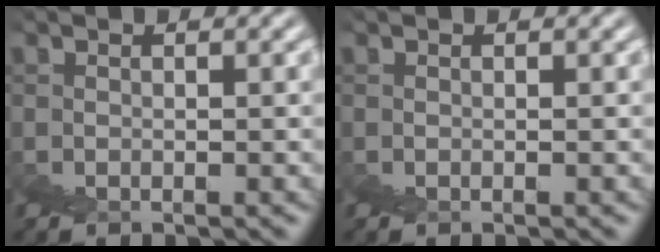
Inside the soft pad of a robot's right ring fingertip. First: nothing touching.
{"total": 0.0}